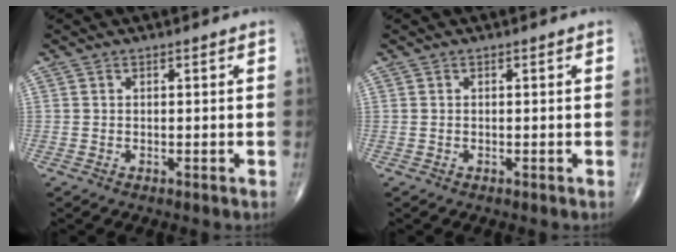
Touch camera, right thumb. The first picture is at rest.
{"total": 0.0}